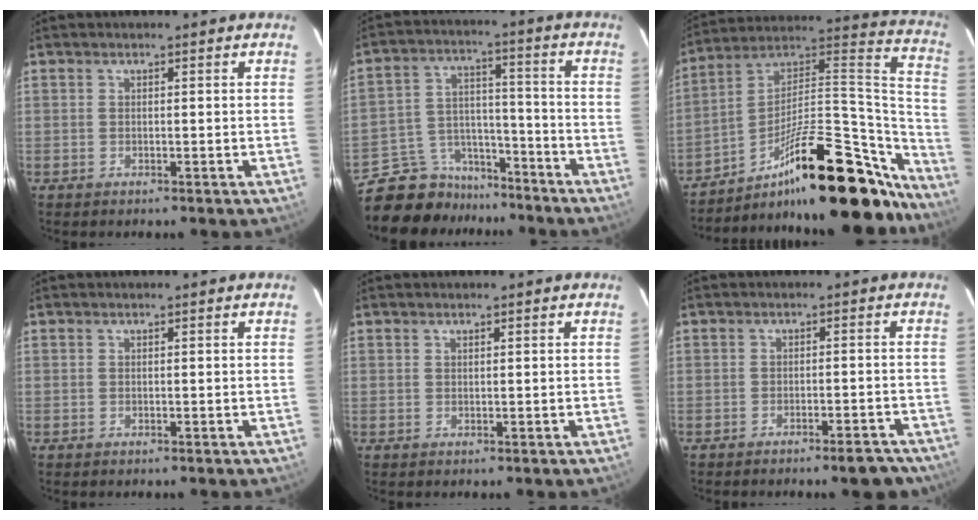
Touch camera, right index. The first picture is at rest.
{"total": 12.6, "force": [-10.5, 6.7, 1.8], "torque": [-0.054, 0.047, -0.161]}
{"total": 32.2, "force": [-23.2, 9.8, 20.1], "torque": [-0.255, 0.041, -0.350]}
{"total": 0.0}
{"total": 0.6, "force": [0.3, 0.5, 0.0], "torque": [0.002, 0.002, 0.006]}
{"total": 5.7, "force": [-4.8, 1.6, 2.6], "torque": [-0.034, 0.010, -0.049]}